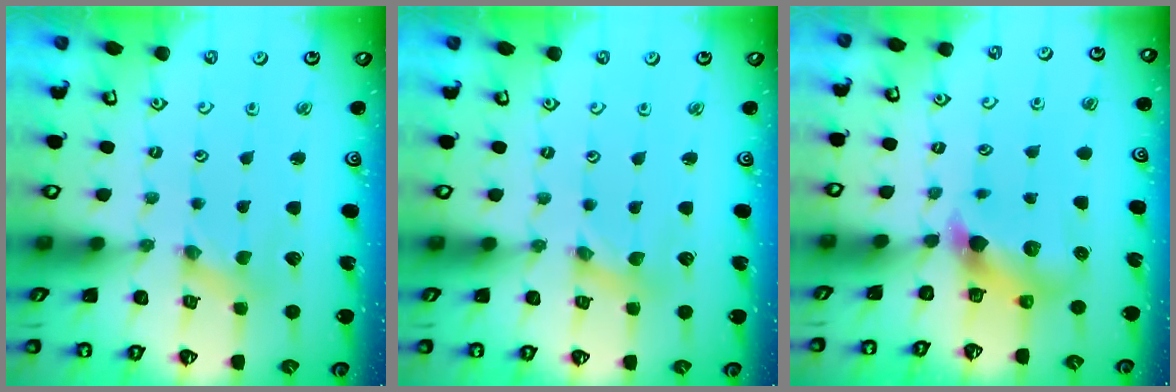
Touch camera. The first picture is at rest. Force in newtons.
{"total": 0.8, "press": 0.8, "slide": 0.1}
{"total": 5.8, "press": 5.8, "slide": 0.2}